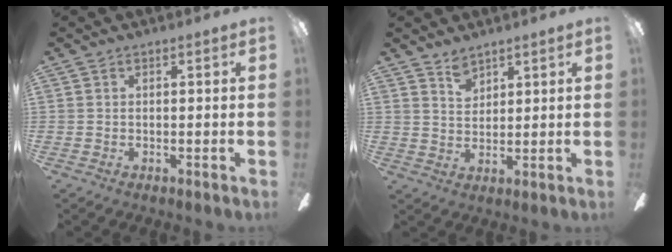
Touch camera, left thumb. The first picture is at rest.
{"total": 3.7, "force": [3.1, 1.7, 1.0], "torque": [-0.008, -0.016, 0.056]}